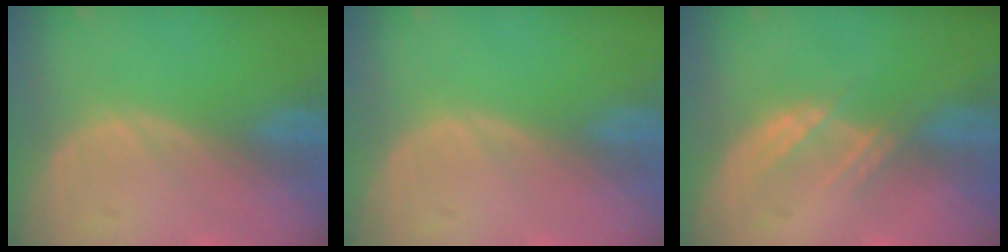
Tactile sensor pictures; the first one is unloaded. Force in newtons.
{"total": 0.0}
{"total": 2.7, "press": 2.7, "slide": 0.3}